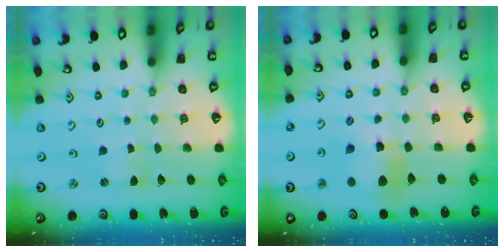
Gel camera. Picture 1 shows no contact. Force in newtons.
{"total": 10.3, "press": 10.2, "slide": 1.6}